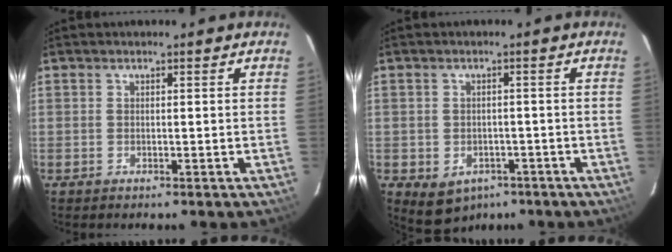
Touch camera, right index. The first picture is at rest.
{"total": 6.4, "force": [-3.4, 4.9, 2.3], "torque": [-0.044, 0.002, -0.029]}